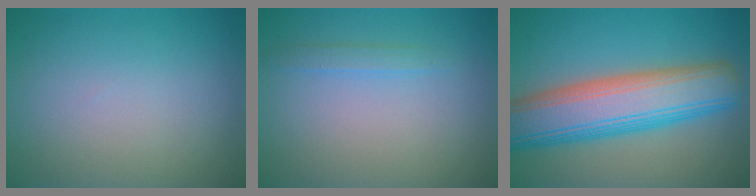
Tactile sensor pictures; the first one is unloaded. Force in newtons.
{"total": 1.1, "press": 1.1, "slide": 0.0}
{"total": 10.4, "press": 10.4, "slide": 0.4}